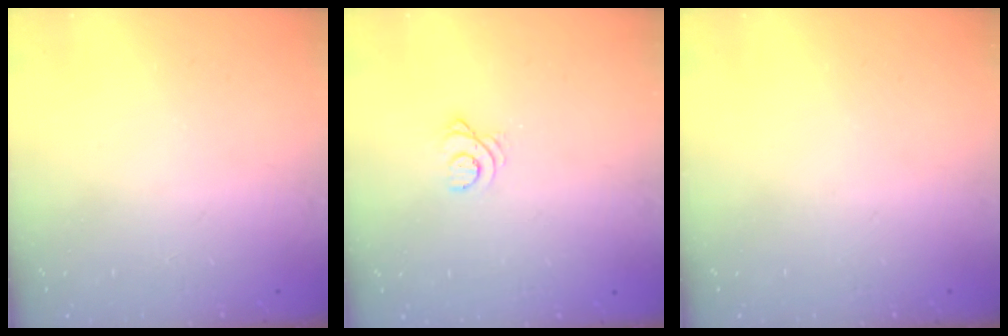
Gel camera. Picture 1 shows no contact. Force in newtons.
{"total": 2.3, "press": 2.3, "slide": 0.3}
{"total": 0.0}